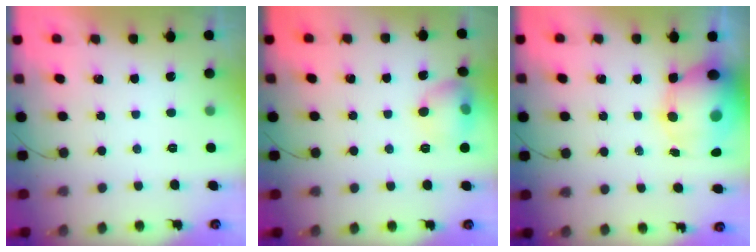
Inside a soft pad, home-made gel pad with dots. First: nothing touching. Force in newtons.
{"total": 10.2, "press": 10.0, "slide": 1.9}
{"total": 11.9, "press": 11.4, "slide": 3.4}